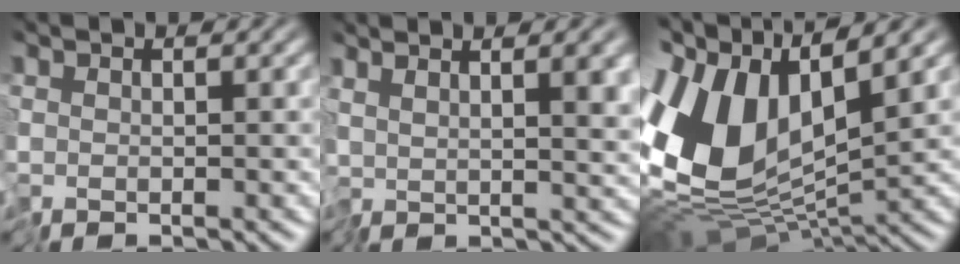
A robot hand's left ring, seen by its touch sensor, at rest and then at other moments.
{"total": 6.0, "force": [2.0, 1.8, 5.4], "torque": [-0.087, 0.003, 0.034]}
{"total": 13.2, "force": [1.3, 7.1, 11.0], "torque": [-0.234, 0.008, 0.014]}